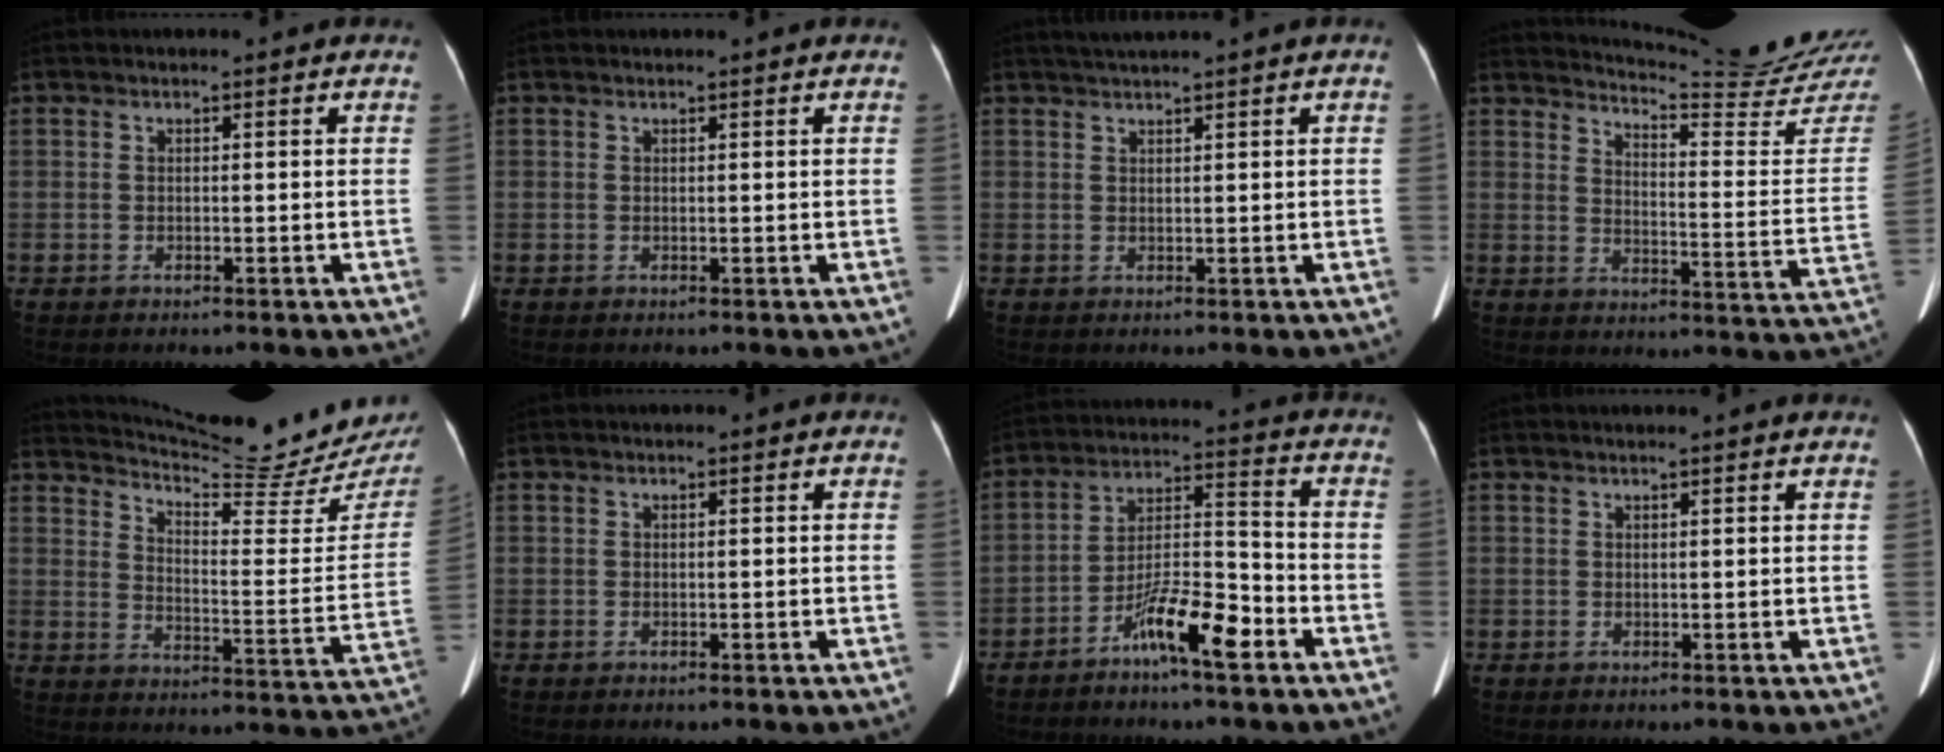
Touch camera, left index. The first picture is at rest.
{"total": 0.7, "force": [0.6, 0.0, 0.2], "torque": [-0.006, 0.007, 0.010]}
{"total": 2.5, "force": [2.0, -0.7, 1.3], "torque": [-0.026, 0.012, 0.040]}
{"total": 19.0, "force": [18.4, -1.8, 4.4], "torque": [-0.078, -0.126, 0.221]}
{"total": 21.7, "force": [20.4, 0.6, 7.4], "torque": [-0.115, -0.094, 0.261]}
{"total": 0.0}
{"total": 9.2, "force": [-5.7, 1.2, 7.1], "torque": [-0.132, 0.005, -0.104]}
{"total": 2.7, "force": [2.6, 0.1, 0.7], "torque": [-0.014, 0.013, 0.026]}